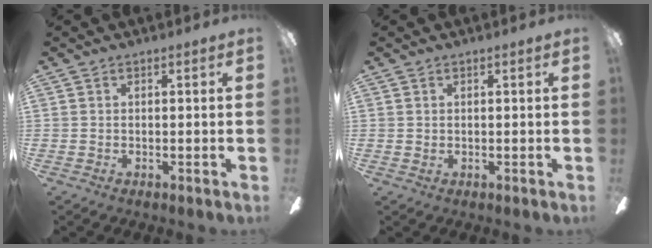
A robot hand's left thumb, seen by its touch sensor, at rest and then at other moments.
{"total": 0.6, "force": [0.3, 0.3, 0.3], "torque": [-0.007, 0.003, 0.006]}